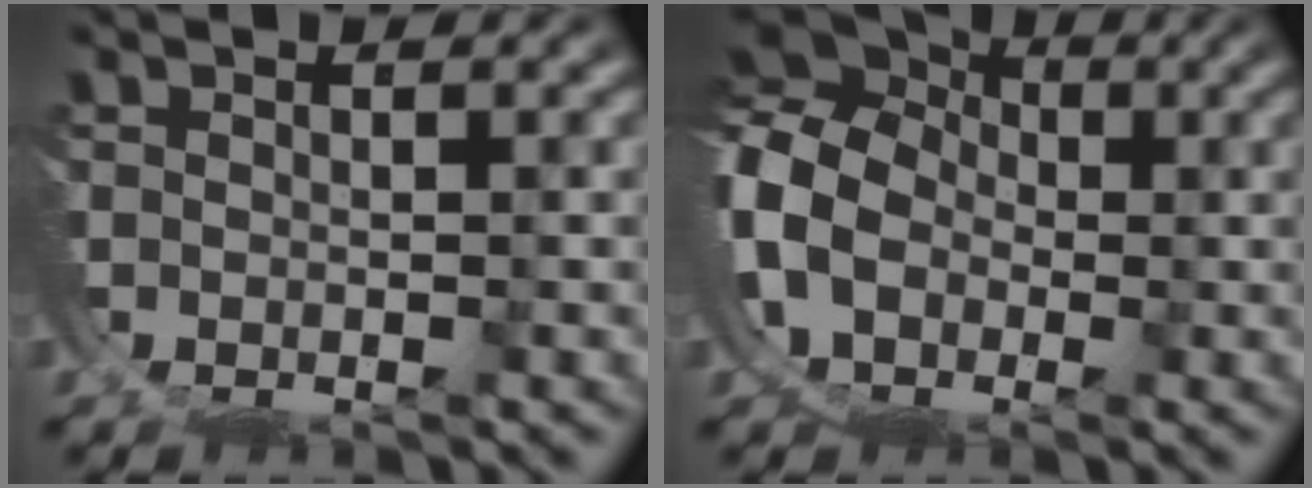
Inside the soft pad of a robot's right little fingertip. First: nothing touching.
{"total": 12.5, "force": [1.2, 11.0, 5.8], "torque": [-0.160, -0.004, 0.004]}